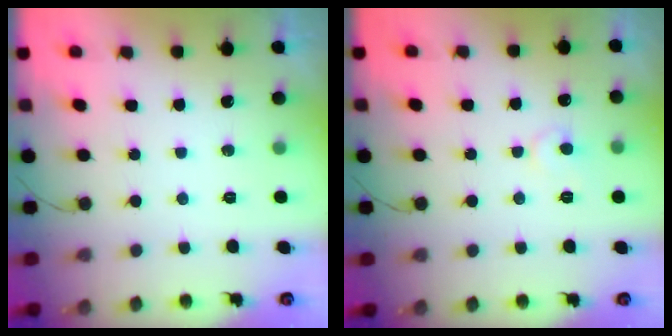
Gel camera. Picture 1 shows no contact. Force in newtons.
{"total": 5.2, "press": 5.2, "slide": 0.2}